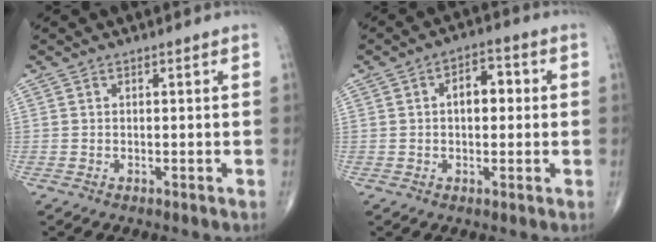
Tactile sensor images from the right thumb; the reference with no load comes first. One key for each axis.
{"total": 5.9, "fx": 0.6, "fy": 3.5, "fz": 4.7, "tx": -0.052, "ty": 0.016, "tz": 0.000}